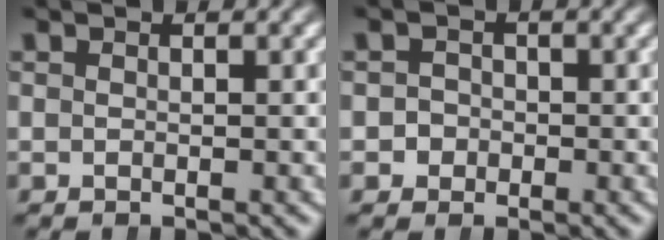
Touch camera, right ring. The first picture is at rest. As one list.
[{"total": 2.1, "force": [-0.9, 1.9, 0.1], "torque": [-0.003, -0.013, -0.016]}]